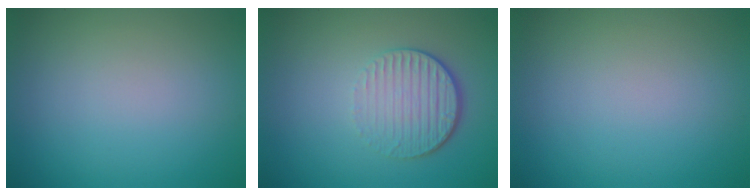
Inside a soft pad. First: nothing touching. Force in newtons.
{"total": 4.2, "press": 2.8, "slide": 3.2}
{"total": 0.0}